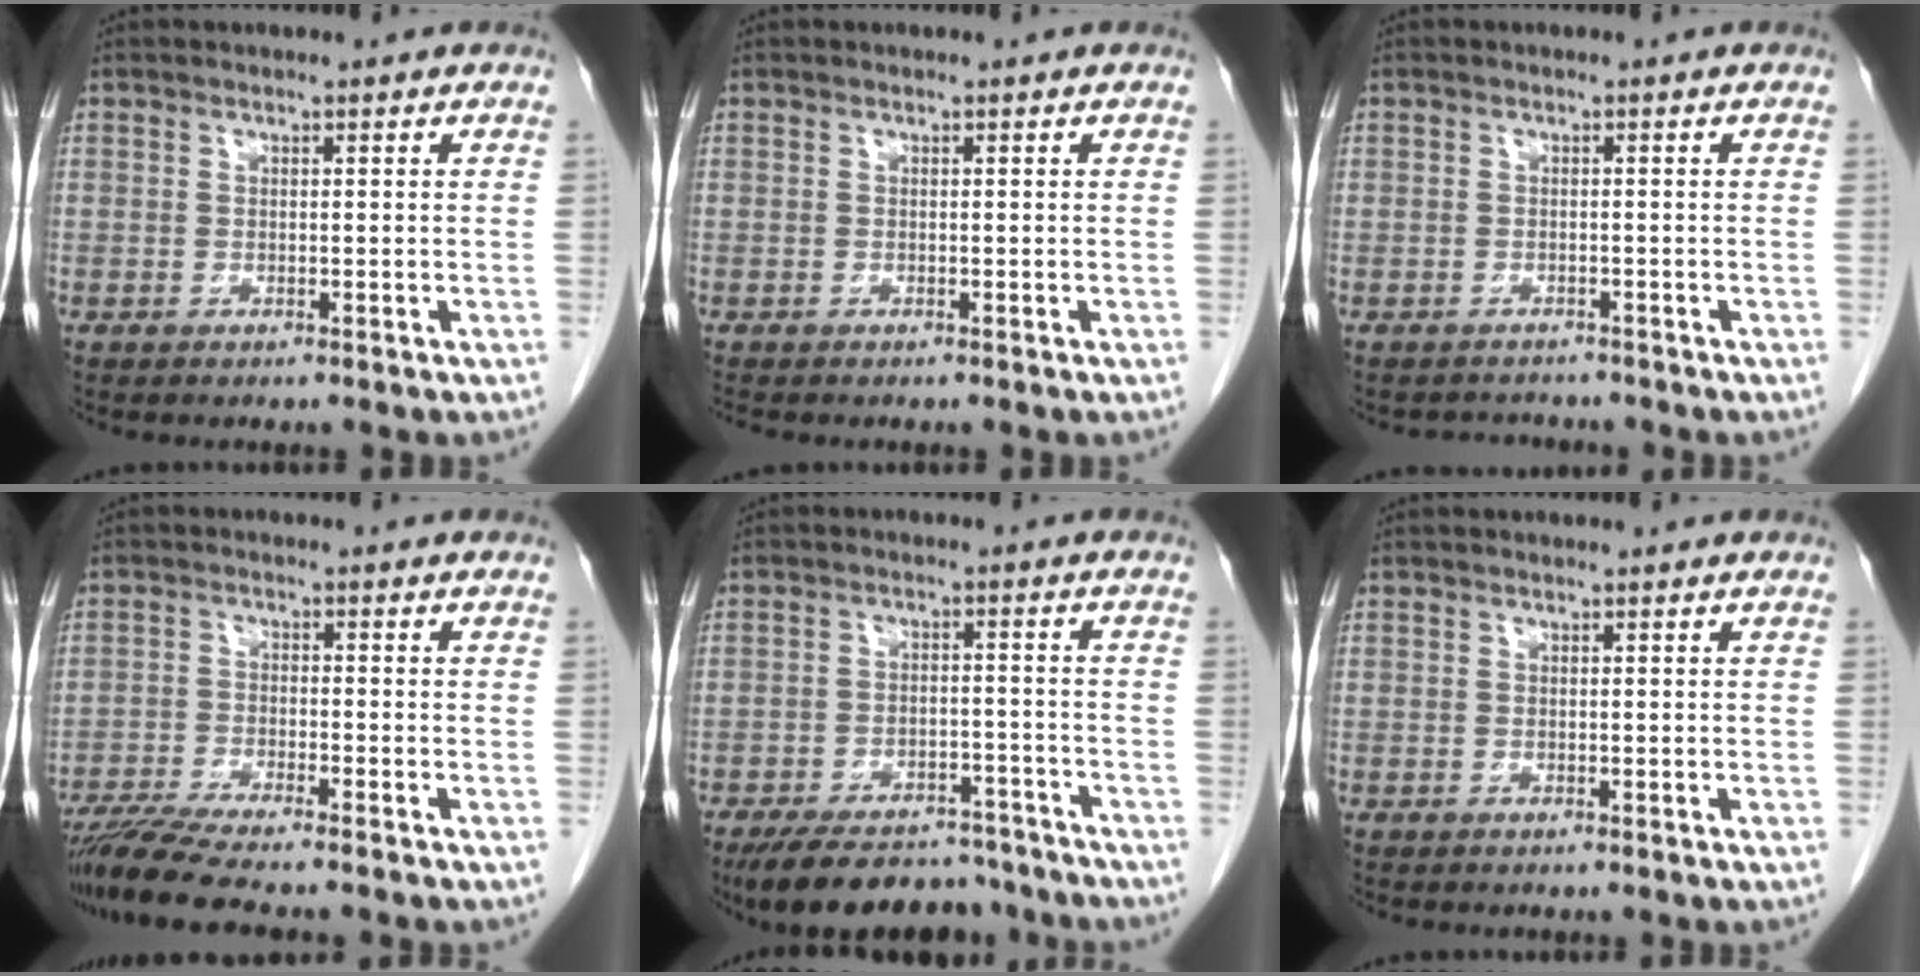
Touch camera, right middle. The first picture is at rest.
{"total": 1.4, "force": [-1.3, 0.3, 0.5], "torque": [-0.016, -0.006, -0.018]}
{"total": 2.4, "force": [-2.1, 0.9, -0.7], "torque": [0.001, -0.003, -0.036]}
{"total": 8.1, "force": [-7.0, -0.6, 4.0], "torque": [-0.067, -0.025, -0.121]}
{"total": 14.2, "force": [-12.4, 4.9, 4.8], "torque": [-0.079, 0.007, -0.173]}
{"total": 0.0}